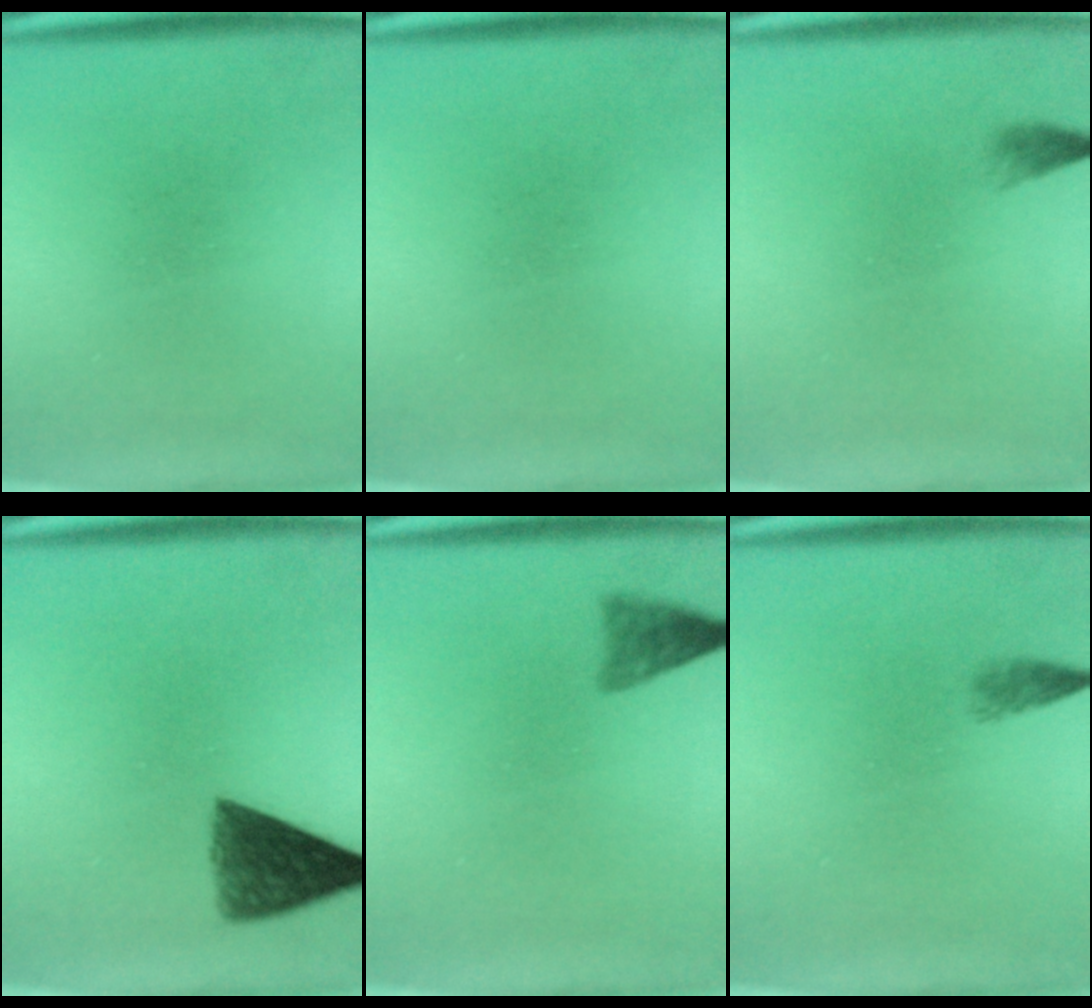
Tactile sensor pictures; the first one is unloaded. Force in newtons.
{"total": 0.0}
{"total": 1.0}
{"total": 7.3}
{"total": 2.4}
{"total": 1.3}